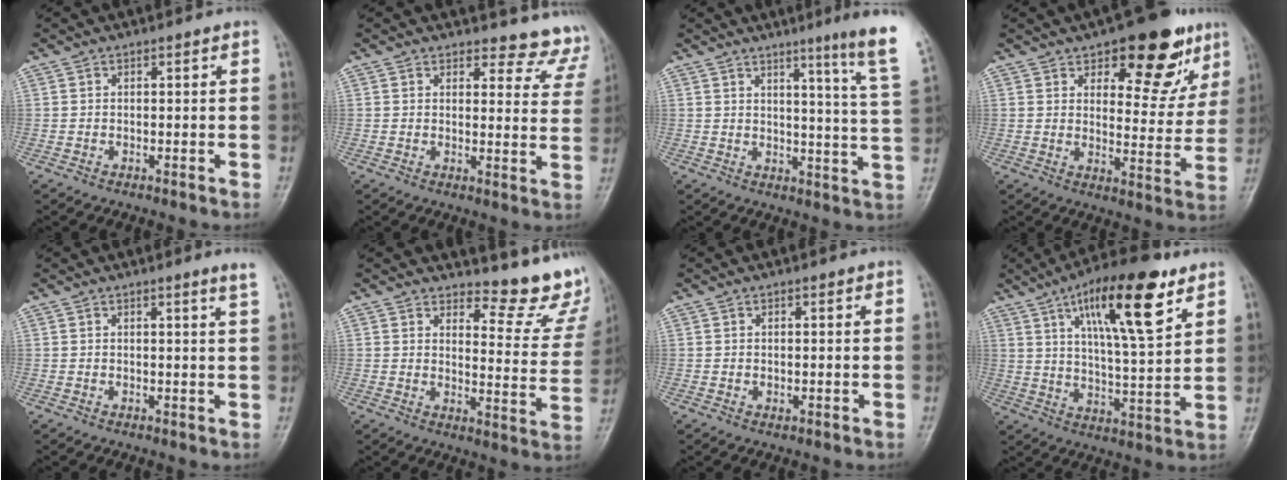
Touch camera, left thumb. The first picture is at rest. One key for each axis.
{"total": 9.2, "fx": 8.6, "fy": 3.1, "fz": -0.1, "tx": 0.050, "ty": -0.072, "tz": 0.068}
{"total": 13.0, "fx": 8.5, "fy": -0.8, "fz": 9.8, "tx": -0.124, "ty": -0.059, "tz": 0.095}
{"total": 15.4, "fx": 9.1, "fy": 7.2, "fz": 10.1, "tx": -0.070, "ty": -0.042, "tz": 0.124}
{"total": 2.1, "fx": 1.3, "fy": -0.6, "fz": 1.4, "tx": -0.022, "ty": -0.012, "tz": 0.021}
{"total": 13.8, "fx": 12.0, "fy": 4.1, "fz": 5.4, "tx": -0.025, "ty": -0.124, "tz": 0.131}
{"total": 0.8, "fx": 0.1, "fy": 0.7, "fz": 0.4, "tx": -0.006, "ty": -0.001, "tz": 0.002}
{"total": 18.0, "fx": 9.3, "fy": 5.0, "fz": 14.6, "tx": -0.215, "ty": -0.036, "tz": 0.152}